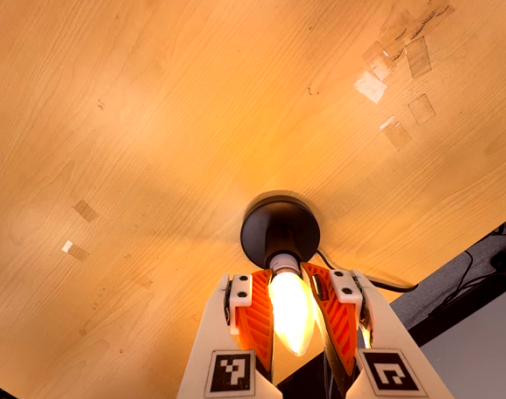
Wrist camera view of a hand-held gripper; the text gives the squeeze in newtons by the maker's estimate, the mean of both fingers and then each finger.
{"total": 22.4, "left": 15.7, "right": 29.1}